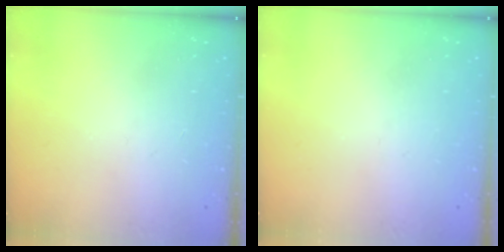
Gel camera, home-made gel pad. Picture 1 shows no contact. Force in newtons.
{"total": 0.0}